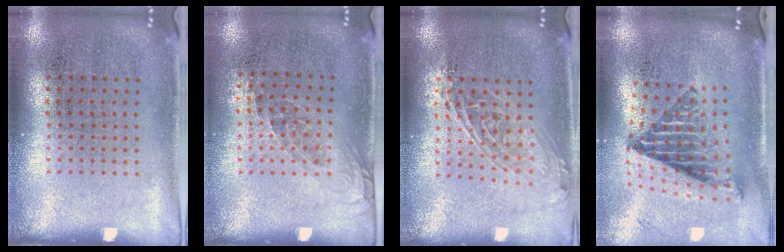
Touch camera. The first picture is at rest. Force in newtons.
{"total": 1.0, "press": 0.9, "slide": 0.6}
{"total": 1.7, "press": 1.4, "slide": 0.9}
{"total": 1.7, "press": 1.4, "slide": 1.0}